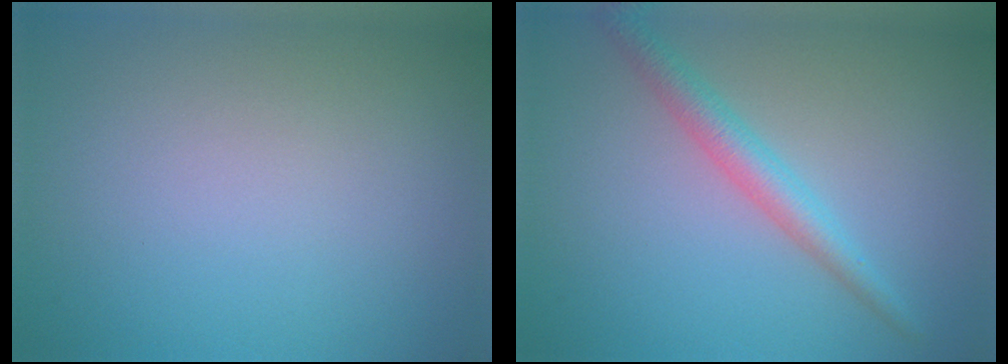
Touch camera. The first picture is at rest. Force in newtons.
{"total": 2.9, "press": 2.9, "slide": 0.0}